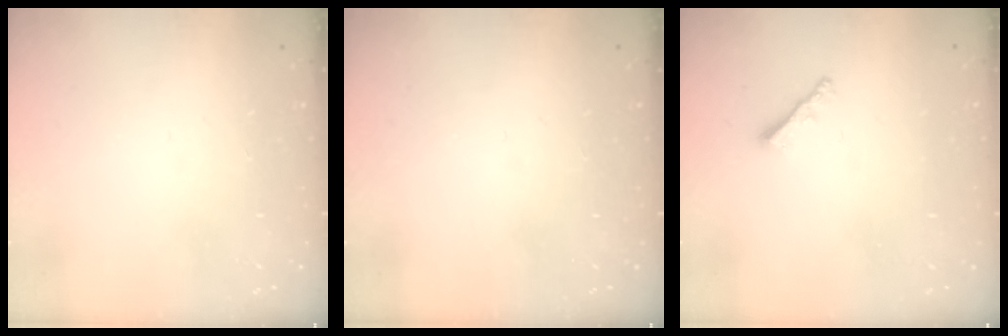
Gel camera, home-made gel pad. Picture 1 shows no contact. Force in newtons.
{"total": 0.0}
{"total": 2.0, "press": 2.0, "slide": 0.5}